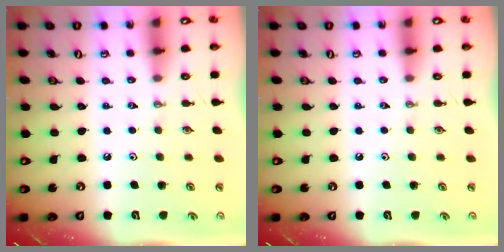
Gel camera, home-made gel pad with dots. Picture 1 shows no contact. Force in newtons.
{"total": 0.0}